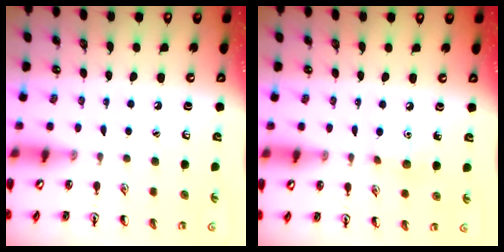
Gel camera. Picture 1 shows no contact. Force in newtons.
{"total": 5.9, "press": 5.6, "slide": 1.9}